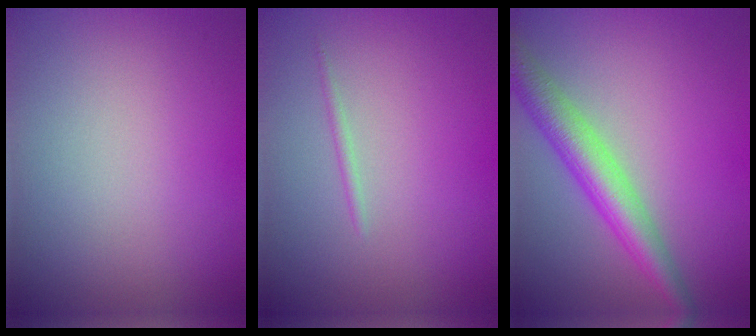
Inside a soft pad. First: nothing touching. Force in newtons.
{"total": 0.6, "press": 0.6, "slide": 0.1}
{"total": 4.9, "press": 4.9, "slide": 0.2}